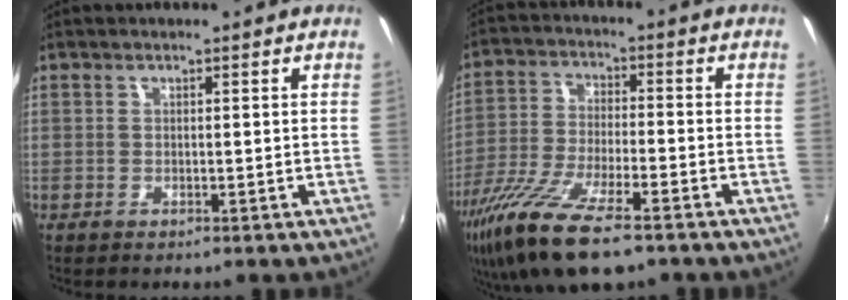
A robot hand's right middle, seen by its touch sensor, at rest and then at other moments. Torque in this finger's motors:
{"motor_torque": [1.24, -0.90, 0.74, 0.21]}